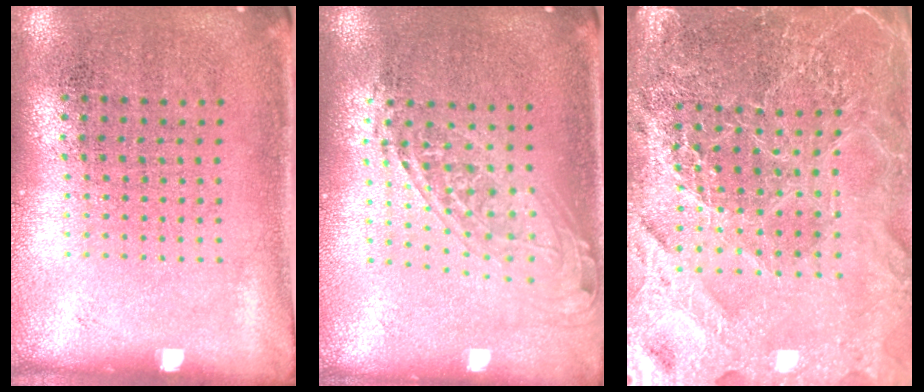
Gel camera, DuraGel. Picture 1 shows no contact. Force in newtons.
{"total": 1.6, "press": 1.3, "slide": 0.9}
{"total": 5.0, "press": 4.5, "slide": 2.1}